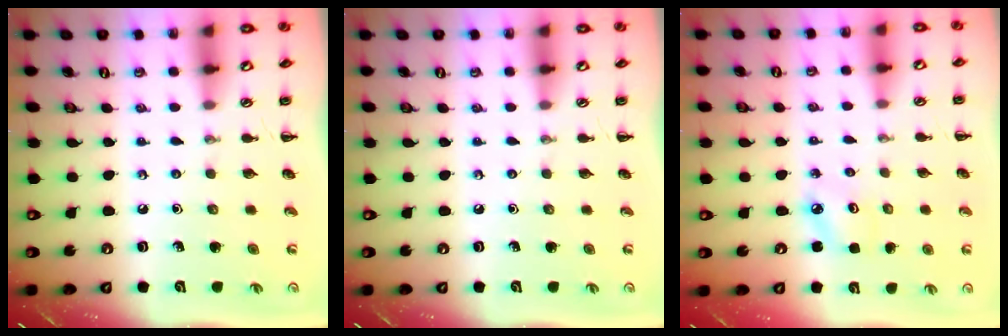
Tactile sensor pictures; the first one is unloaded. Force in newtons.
{"total": 0.0}
{"total": 3.0, "press": 2.9, "slide": 0.6}